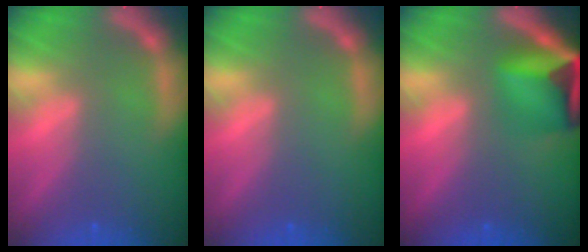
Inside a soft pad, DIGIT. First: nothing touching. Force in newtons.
{"total": 0.0}
{"total": 8.1}